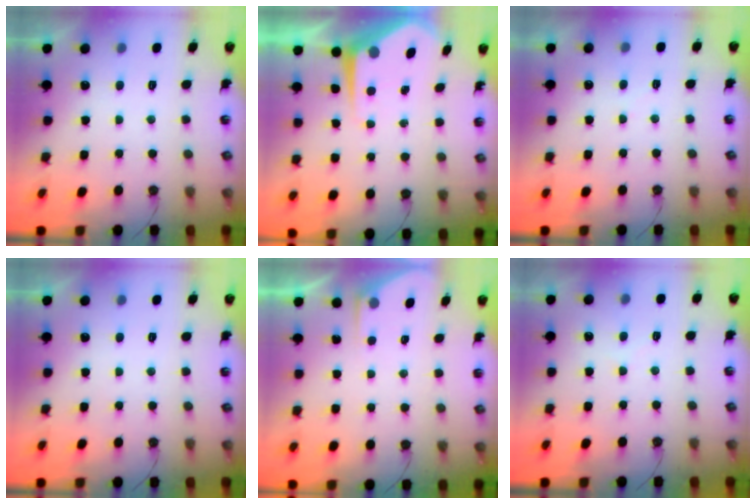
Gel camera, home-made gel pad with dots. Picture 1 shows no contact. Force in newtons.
{"total": 6.9, "press": 6.9, "slide": 0.4}
{"total": 4.1, "press": 4.0, "slide": 0.8}
{"total": 0.0}
{"total": 2.7, "press": 2.7, "slide": 0.3}
{"total": 2.8, "press": 2.8, "slide": 0.5}